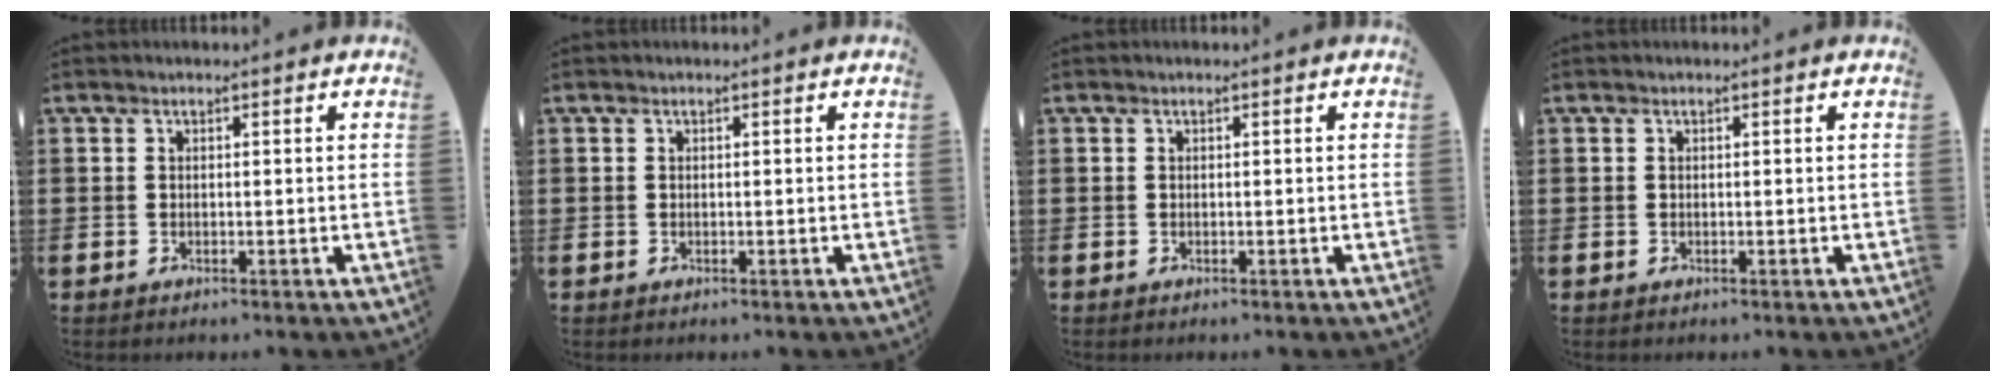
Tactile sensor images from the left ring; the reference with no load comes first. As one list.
[{"total": 0.0}, {"total": 0.0}, {"total": 0.0}]